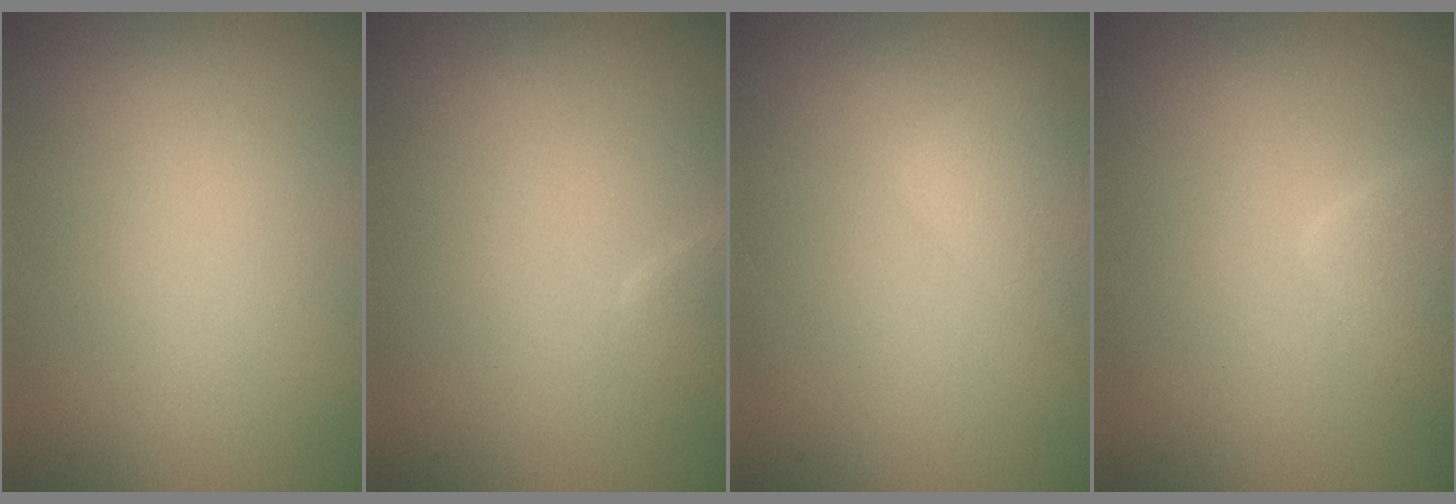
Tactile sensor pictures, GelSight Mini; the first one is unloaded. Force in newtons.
{"total": 1.0, "press": 1.0, "slide": 0.1}
{"total": 2.5, "press": 2.5, "slide": 0.1}
{"total": 2.3, "press": 2.3, "slide": 0.0}